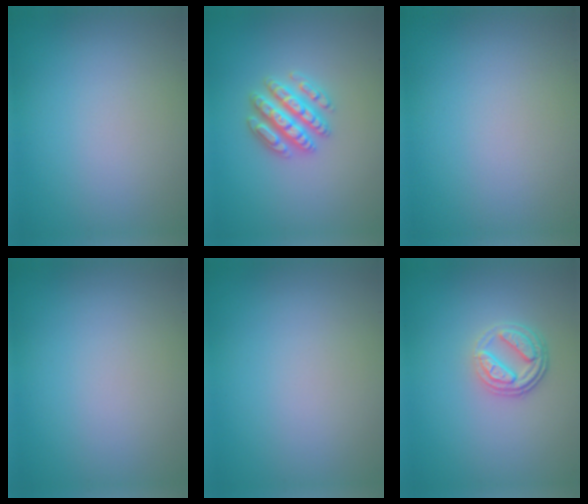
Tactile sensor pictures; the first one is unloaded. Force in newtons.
{"total": 4.7, "press": 4.6, "slide": 0.8}
{"total": 0.0}
{"total": 0.0}
{"total": 0.0}
{"total": 3.7, "press": 2.8, "slide": 2.4}